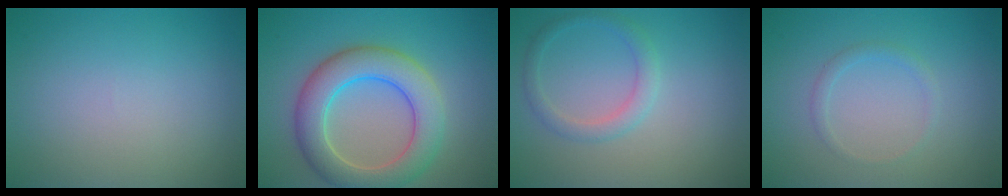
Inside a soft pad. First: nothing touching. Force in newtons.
{"total": 7.0, "press": 7.0, "slide": 0.3}
{"total": 2.0, "press": 2.0, "slide": 0.1}
{"total": 1.1, "press": 1.1, "slide": 0.1}